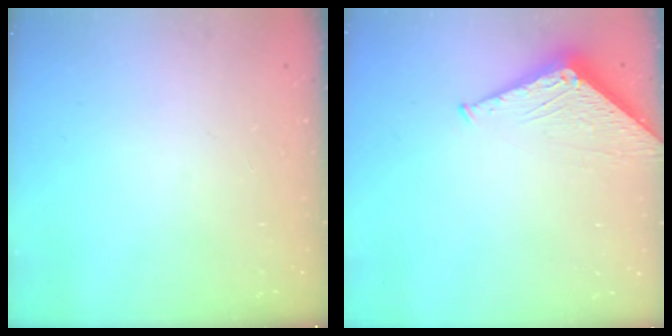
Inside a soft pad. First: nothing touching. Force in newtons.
{"total": 4.9, "press": 4.8, "slide": 0.5}